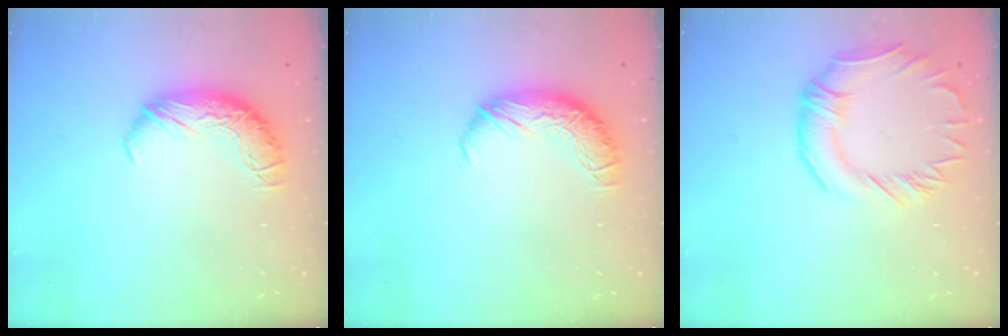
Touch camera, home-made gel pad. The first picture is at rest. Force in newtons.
{"total": 0.0}
{"total": 3.1, "press": 3.0, "slide": 1.0}